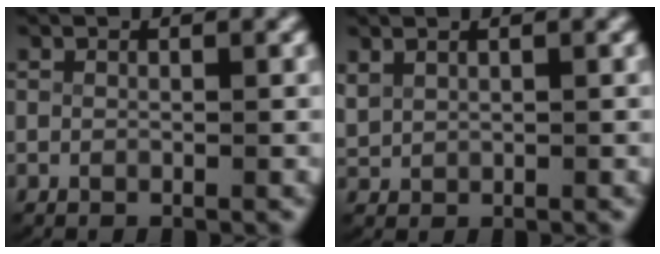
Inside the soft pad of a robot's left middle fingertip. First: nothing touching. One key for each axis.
{"total": 1.4, "fx": 0.7, "fy": 1.0, "fz": 0.6, "tx": -0.024, "ty": -0.002, "tz": 0.025}